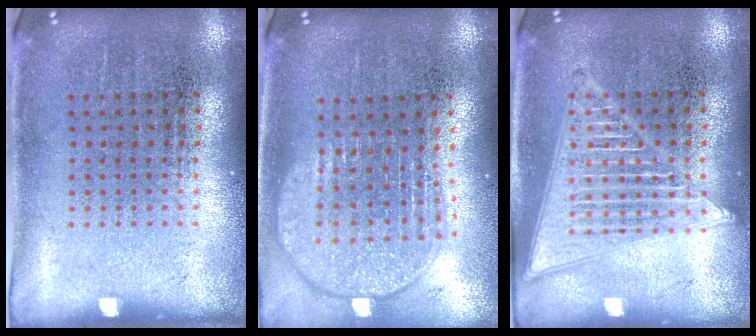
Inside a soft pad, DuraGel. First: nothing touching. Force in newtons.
{"total": 1.9, "press": 1.6, "slide": 1.0}
{"total": 2.7, "press": 2.7, "slide": 0.2}